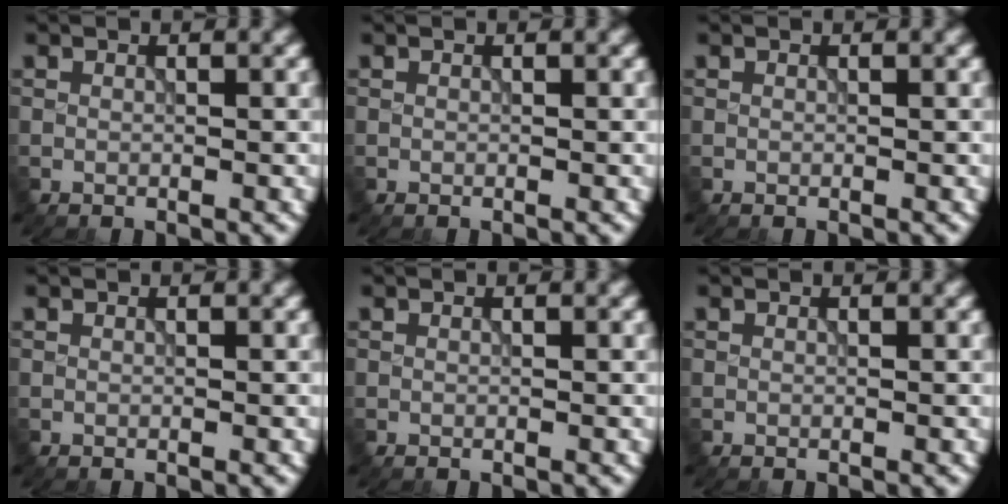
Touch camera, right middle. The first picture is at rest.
{"total": 0.0}
{"total": 0.0}
{"total": 0.0}
{"total": 0.0}
{"total": 0.0}